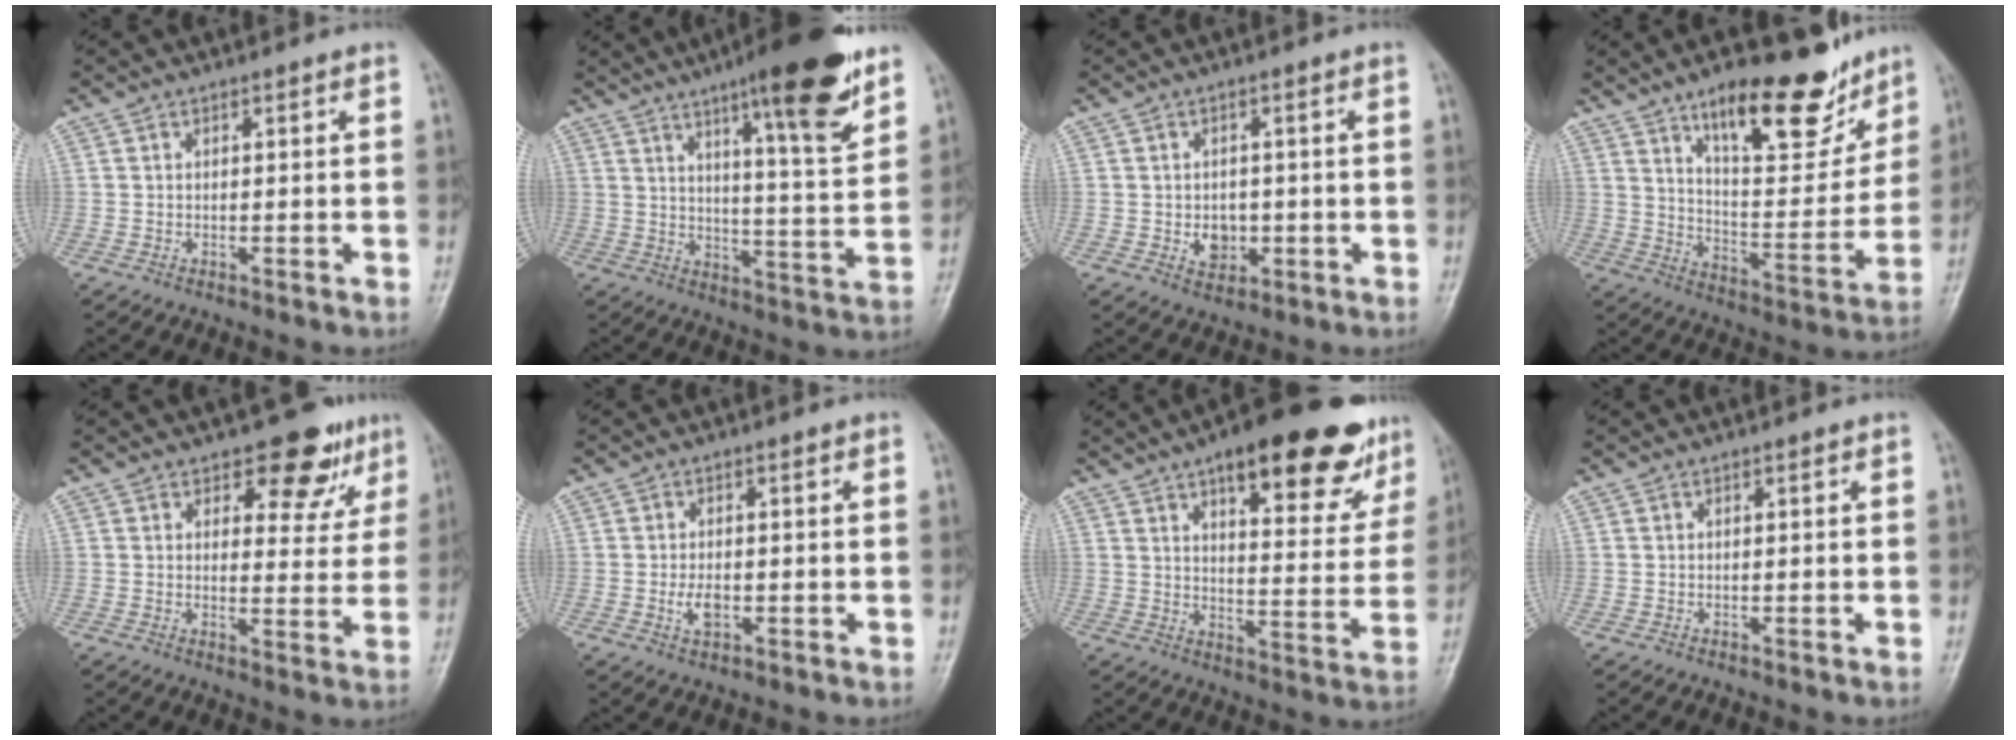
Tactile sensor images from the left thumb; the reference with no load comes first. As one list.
[{"total": 16.5, "force": [10.4, 2.8, 12.5], "torque": [-0.161, -0.059, 0.155]}, {"total": 4.0, "force": [-0.6, 3.3, 2.3], "torque": [-0.017, 0.002, -0.001]}, {"total": 19.5, "force": [13.0, 7.2, 12.7], "torque": [-0.136, -0.078, 0.207]}, {"total": 8.5, "force": [5.8, 4.6, 4.2], "torque": [-0.012, -0.033, 0.071]}, {"total": 3.1, "force": [-0.7, 1.8, 2.5], "torque": [-0.046, -0.003, -0.012]}, {"total": 22.6, "force": [13.9, 8.1, 15.9], "torque": [-0.169, -0.038, 0.190]}, {"total": 0.0}]